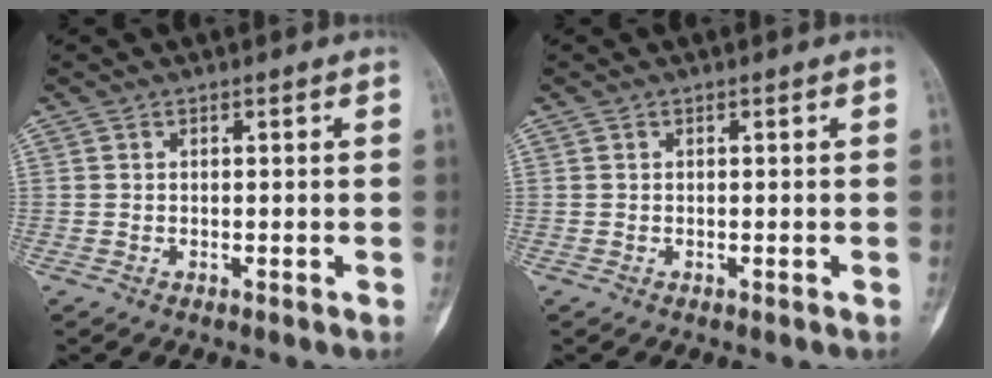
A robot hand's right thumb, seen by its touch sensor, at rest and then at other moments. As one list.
[{"total": 0.0}]